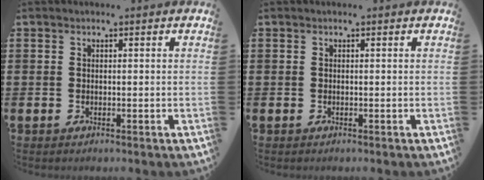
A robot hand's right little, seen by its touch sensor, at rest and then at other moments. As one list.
[{"total": 0.0}]